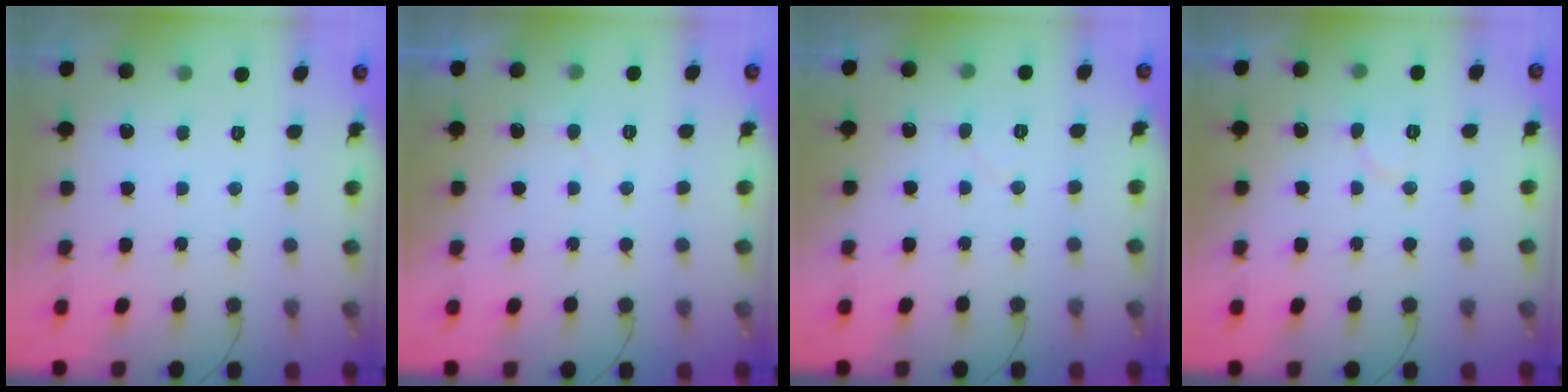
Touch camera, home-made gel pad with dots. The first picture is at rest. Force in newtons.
{"total": 5.3, "press": 5.3, "slide": 0.5}
{"total": 3.6, "press": 3.6, "slide": 0.4}
{"total": 6.7, "press": 6.7, "slide": 0.7}